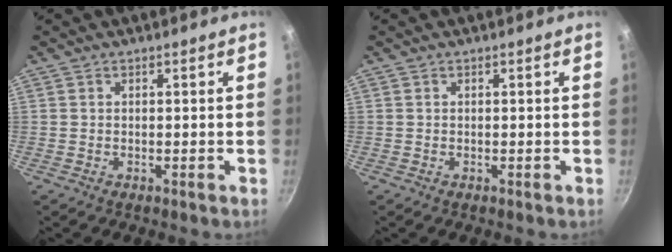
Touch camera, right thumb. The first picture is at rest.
{"total": 0.0}